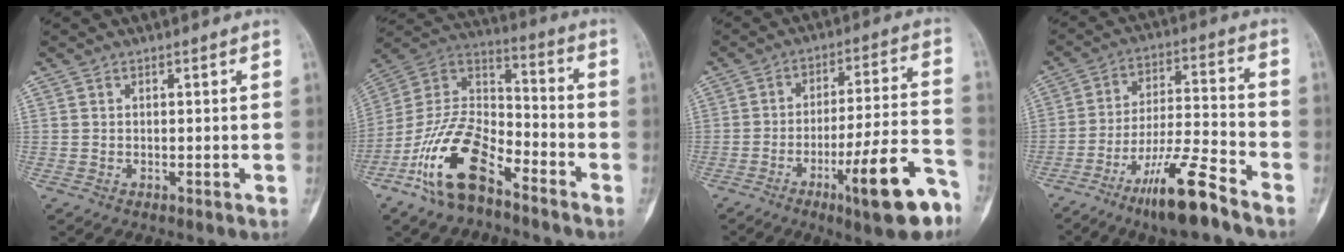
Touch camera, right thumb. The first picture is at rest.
{"total": 17.4, "force": [-10.3, 8.0, 11.6], "torque": [-0.214, 0.071, -0.200]}
{"total": 16.3, "force": [-8.5, 2.9, 13.7], "torque": [-0.209, 0.047, -0.122]}
{"total": 13.8, "force": [-9.5, 1.9, 9.9], "torque": [-0.186, 0.057, -0.168]}